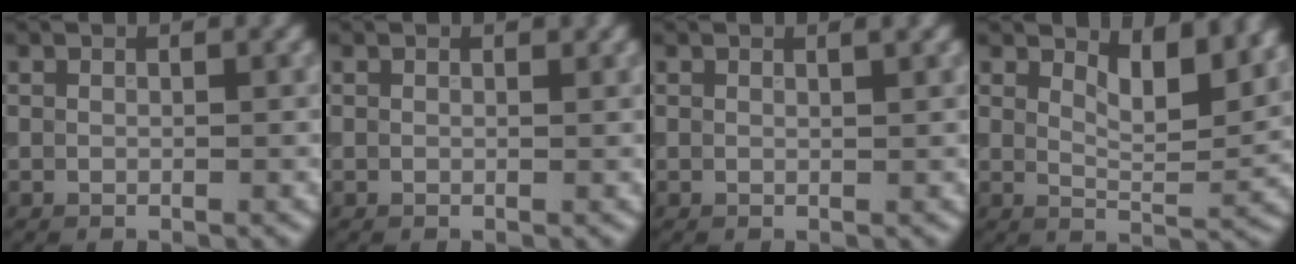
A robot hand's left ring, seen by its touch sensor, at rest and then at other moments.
{"total": 0.0}
{"total": 0.7, "force": [0.5, 0.2, 0.5], "torque": [0.000, 0.001, 0.008]}
{"total": 4.8, "force": [2.9, 1.7, 3.5], "torque": [-0.061, -0.008, 0.045]}